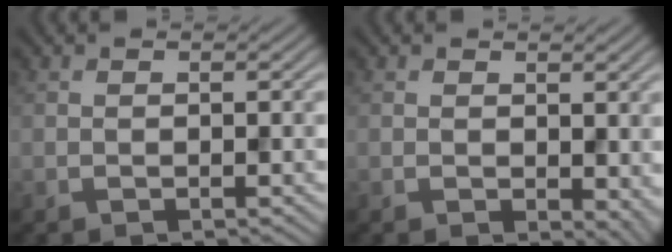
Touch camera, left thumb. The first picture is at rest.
{"total": 2.9, "force": [0.2, 1.9, 2.2], "torque": [-0.027, -0.010, 0.006]}